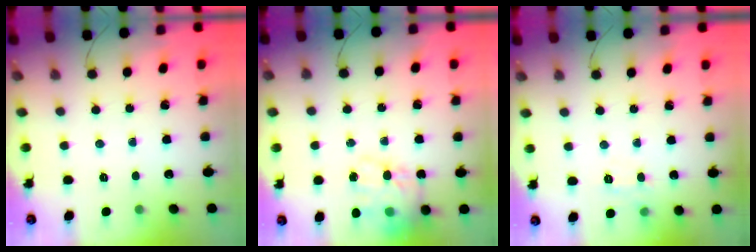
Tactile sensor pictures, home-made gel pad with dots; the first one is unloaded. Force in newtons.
{"total": 16.7, "press": 16.2, "slide": 4.0}
{"total": 6.6, "press": 6.4, "slide": 1.3}